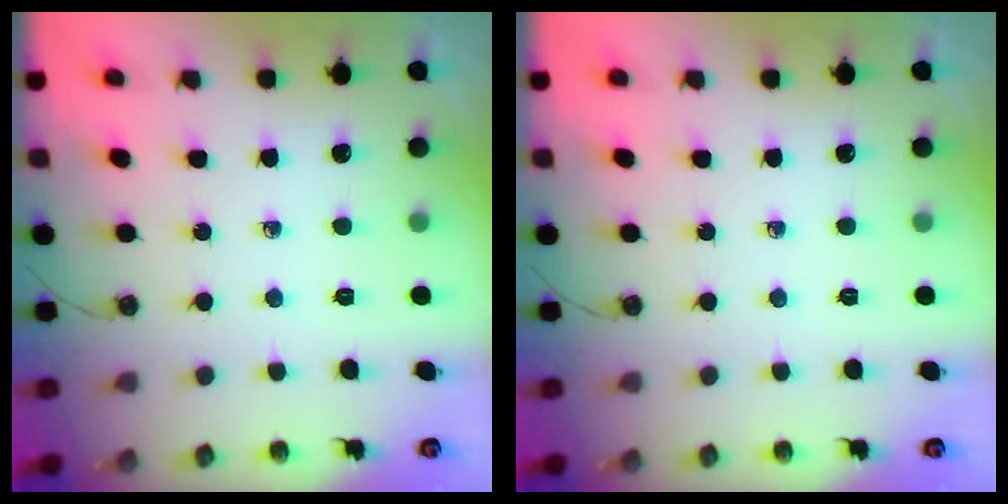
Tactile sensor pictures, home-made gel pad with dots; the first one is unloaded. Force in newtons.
{"total": 0.0}